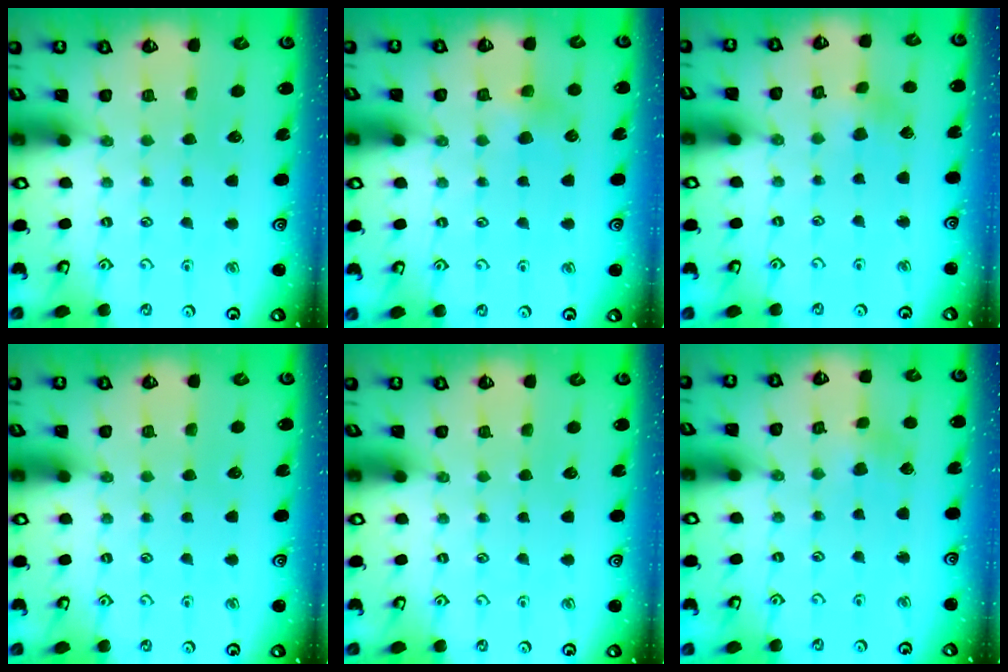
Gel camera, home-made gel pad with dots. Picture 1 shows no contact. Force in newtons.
{"total": 5.4, "press": 5.3, "slide": 0.6}
{"total": 2.5, "press": 2.4, "slide": 0.7}
{"total": 0.0}
{"total": 0.0}
{"total": 2.8, "press": 2.8, "slide": 0.5}